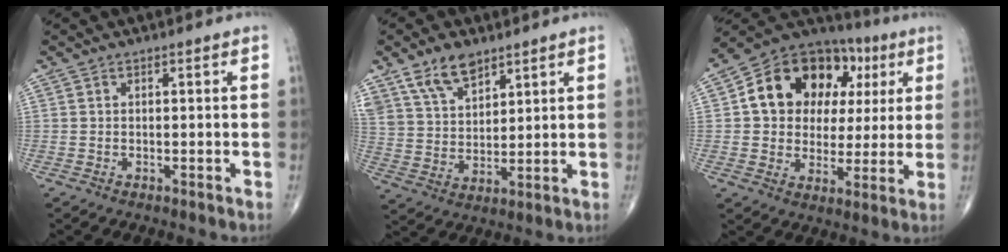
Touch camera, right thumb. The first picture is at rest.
{"total": 9.4, "force": [6.3, 5.0, 4.8], "torque": [-0.073, -0.029, 0.128]}
{"total": 19.9, "force": [5.5, 14.5, 12.5], "torque": [-0.153, 0.025, 0.086]}